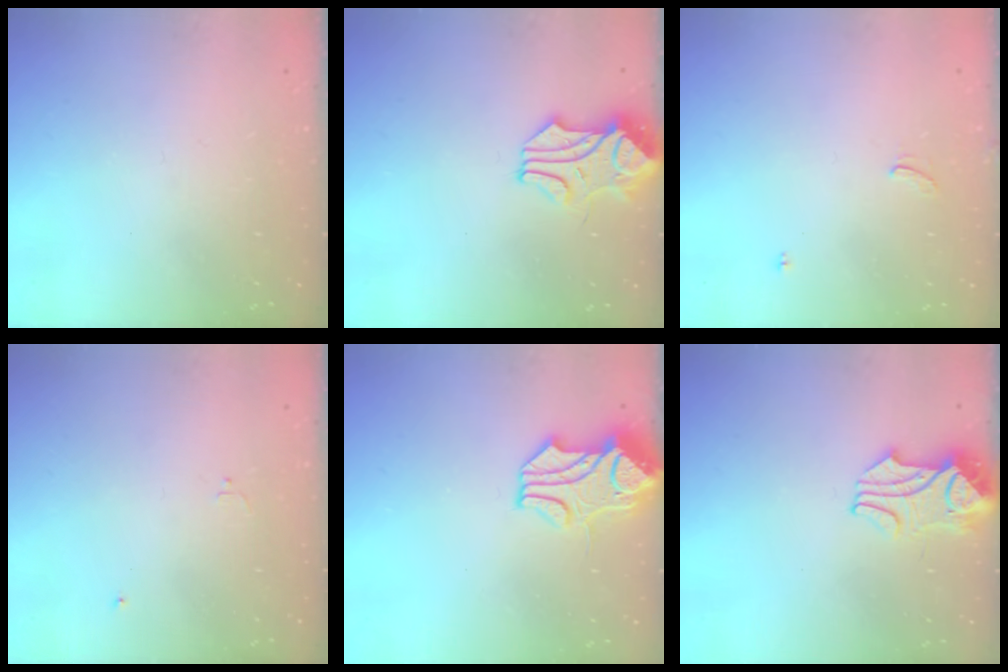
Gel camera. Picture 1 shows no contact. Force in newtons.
{"total": 1.1, "press": 1.0, "slide": 0.2}
{"total": 1.5, "press": 1.2, "slide": 1.0}
{"total": 0.0}
{"total": 1.6, "press": 1.1, "slide": 1.2}
{"total": 2.2, "press": 2.2, "slide": 0.6}